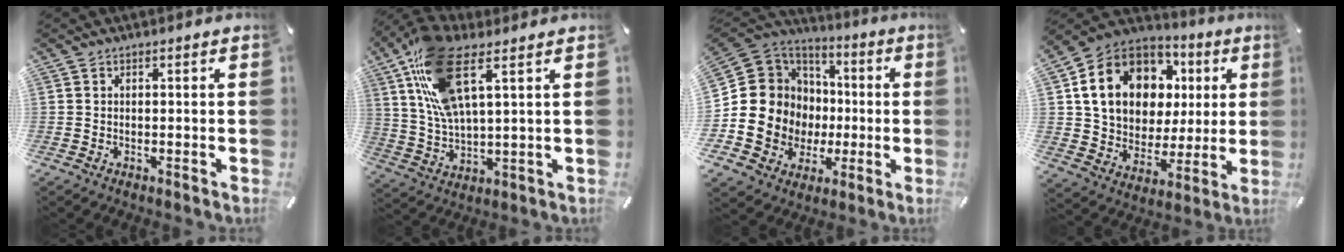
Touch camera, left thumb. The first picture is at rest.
{"total": 15.6, "force": [8.1, 5.3, 12.2], "torque": [-0.275, -0.021, 0.142]}
{"total": 14.3, "force": [-0.5, 14.0, 2.7], "torque": [-0.063, -0.023, 0.023]}
{"total": 16.6, "force": [5.2, 13.1, 8.8], "torque": [-0.162, -0.026, 0.098]}